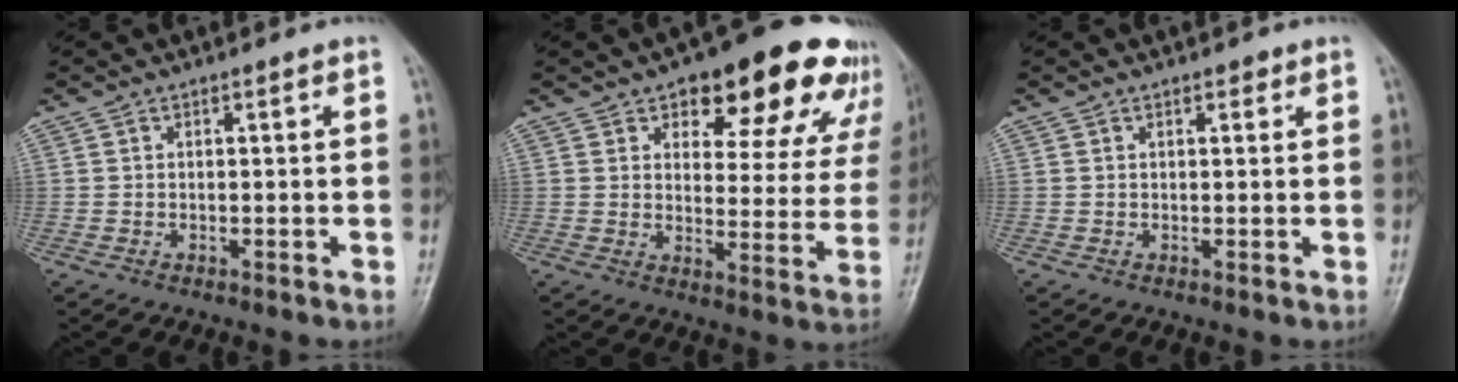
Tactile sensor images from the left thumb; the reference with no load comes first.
{"total": 20.7, "force": [13.2, 9.4, 12.9], "torque": [-0.112, -0.038, 0.161]}
{"total": 1.3, "force": [0.8, 0.7, 0.7], "torque": [-0.003, -0.003, 0.008]}